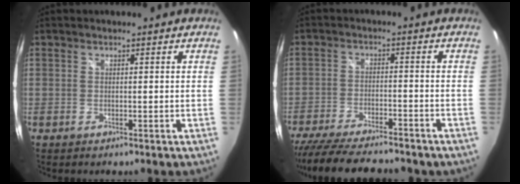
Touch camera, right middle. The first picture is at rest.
{"total": 18.0, "force": [-15.1, 4.6, 8.6], "torque": [-0.174, -0.031, -0.235]}